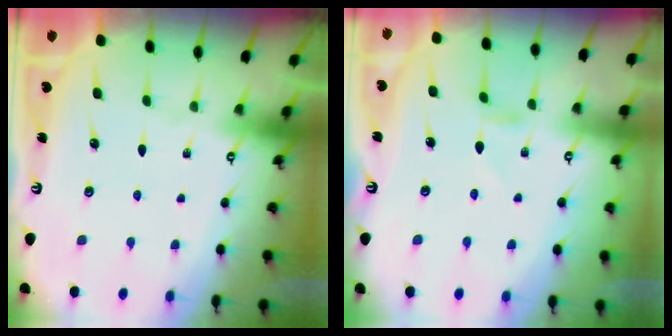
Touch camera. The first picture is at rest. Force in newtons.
{"total": 2.6, "press": 2.6, "slide": 0.3}